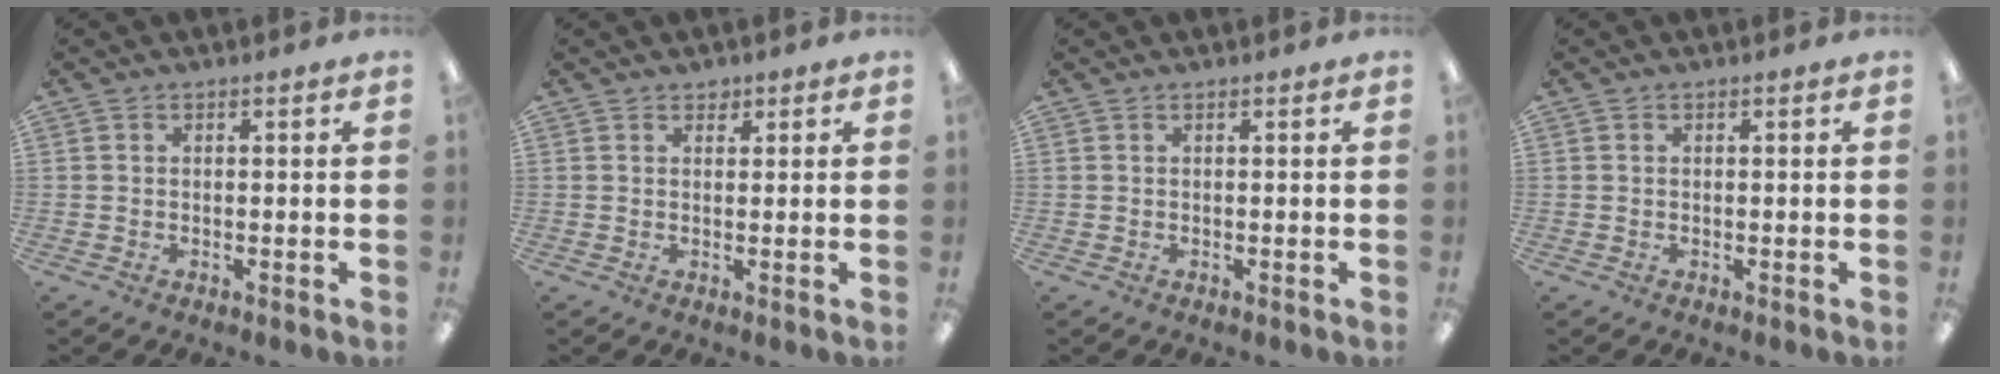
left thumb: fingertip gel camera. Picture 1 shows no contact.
{"total": 1.6, "force": [1.2, 1.0, 0.3], "torque": [0.001, -0.003, 0.021]}
{"total": 0.0}
{"total": 0.0}